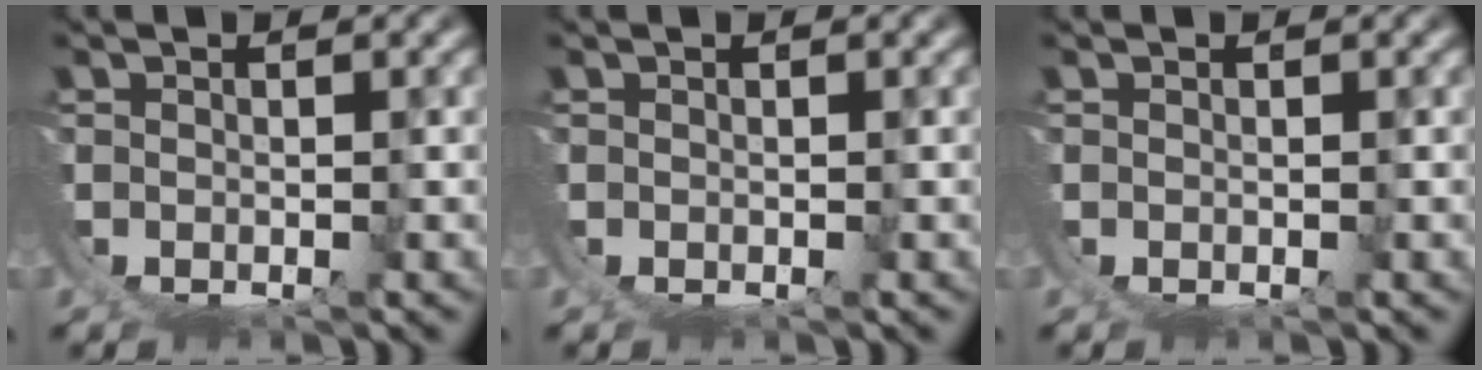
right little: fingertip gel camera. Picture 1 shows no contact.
{"total": 0.0}
{"total": 0.0}